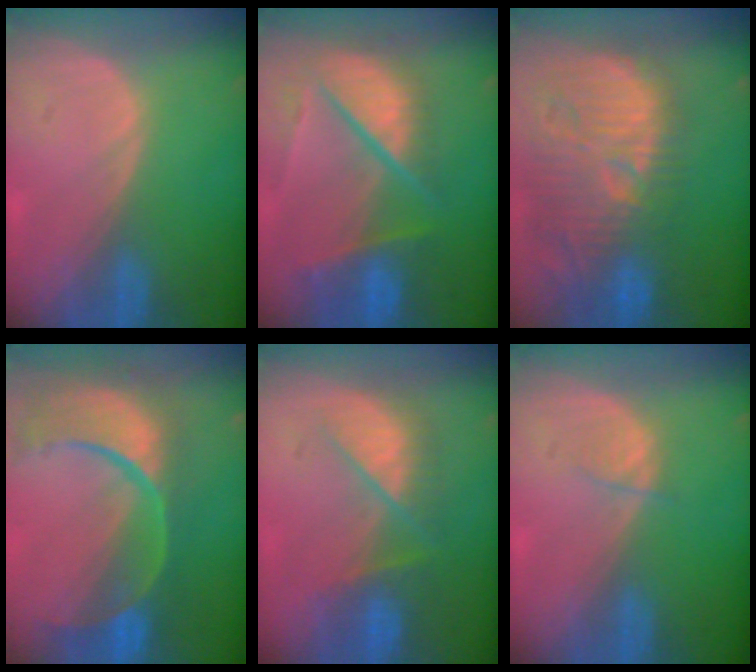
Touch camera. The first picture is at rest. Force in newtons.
{"total": 10.4, "press": 8.6, "slide": 5.7}
{"total": 13.9, "press": 12.7, "slide": 5.5}
{"total": 13.6, "press": 10.9, "slide": 8.2}
{"total": 7.4, "press": 7.1, "slide": 2.1}
{"total": 1.6, "press": 1.5, "slide": 0.2}